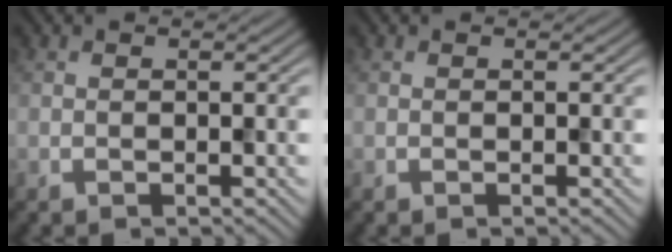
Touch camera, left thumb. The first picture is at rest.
{"total": 0.0}